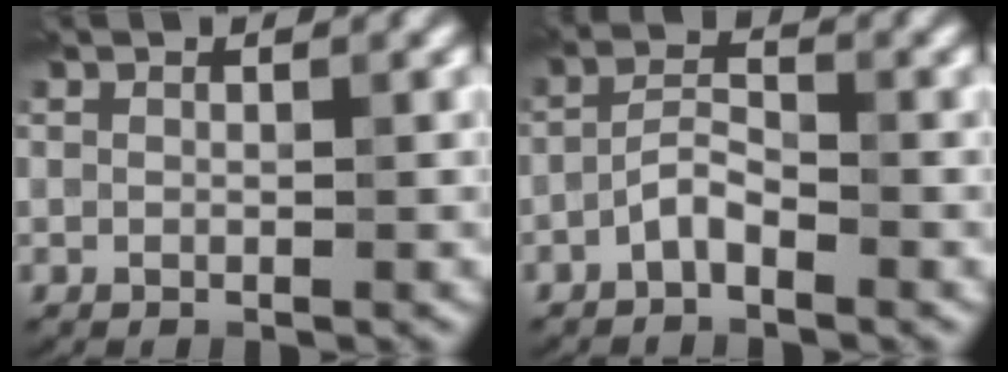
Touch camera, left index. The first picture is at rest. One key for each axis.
{"total": 2.3, "fx": -1.5, "fy": 0.8, "fz": 1.5, "tx": -0.030, "ty": 0.010, "tz": -0.034}